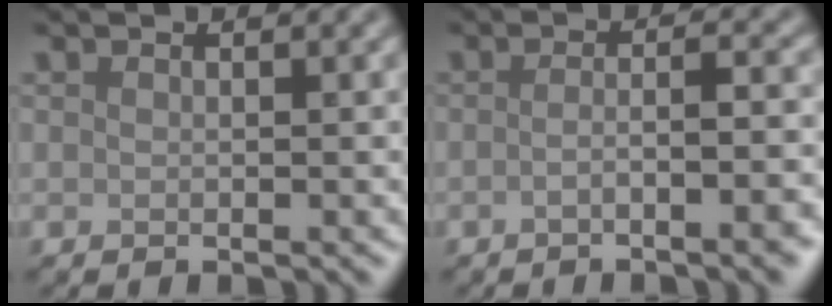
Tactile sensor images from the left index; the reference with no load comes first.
{"total": 4.7, "force": [-1.6, 1.2, 4.3], "torque": [-0.048, 0.002, -0.029]}